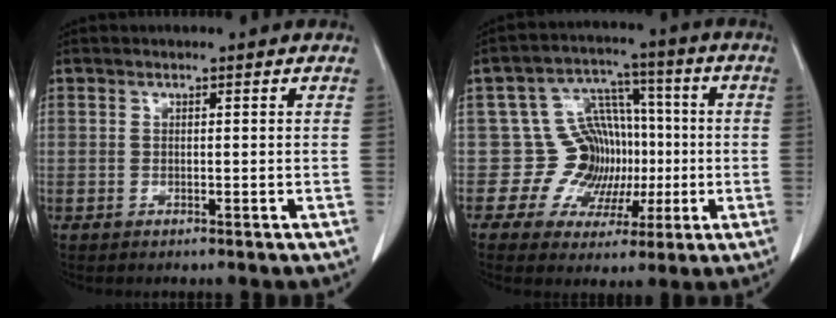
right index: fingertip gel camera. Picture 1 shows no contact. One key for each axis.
{"total": 9.1, "fx": -0.9, "fy": 8.6, "fz": 3.1, "tx": -0.030, "ty": 0.040, "tz": -0.004}